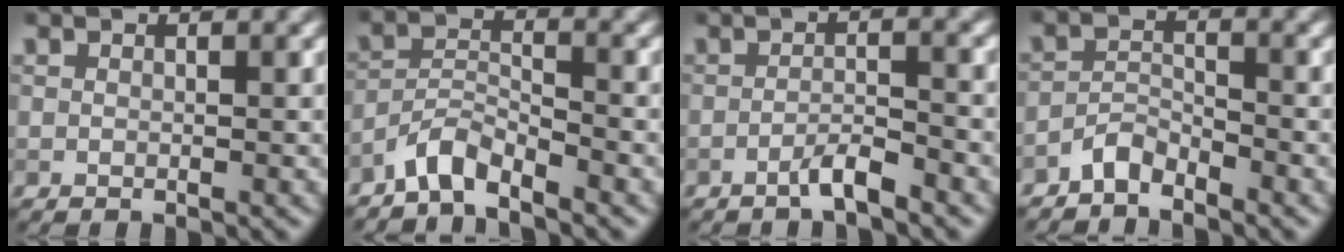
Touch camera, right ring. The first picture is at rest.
{"total": 3.2, "force": [-2.8, 0.5, 1.3], "torque": [-0.023, 0.008, -0.065]}
{"total": 2.6, "force": [-1.6, 0.3, 2.0], "torque": [-0.035, 0.010, -0.036]}
{"total": 2.1, "force": [-2.0, 0.5, 0.7], "torque": [-0.013, 0.010, -0.044]}